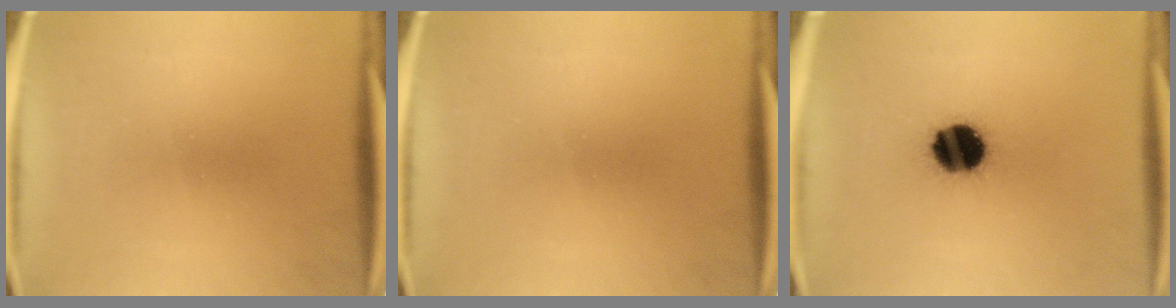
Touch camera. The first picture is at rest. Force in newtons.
{"total": 0.0}
{"total": 13.4}